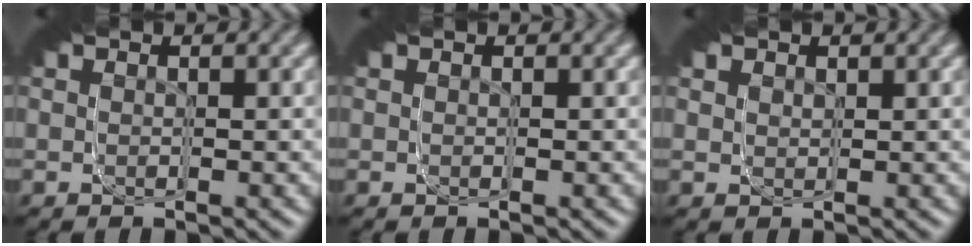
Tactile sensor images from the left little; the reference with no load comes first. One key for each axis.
{"total": 0.0}
{"total": 1.1, "fx": 0.7, "fy": 0.8, "fz": 0.0, "tx": -0.007, "ty": 0.005, "tz": 0.008}